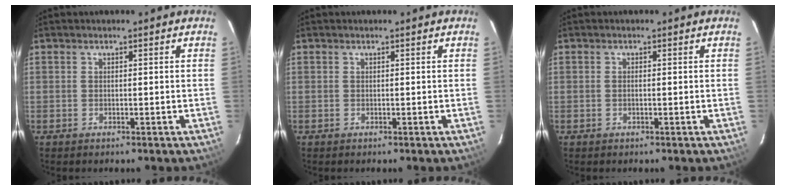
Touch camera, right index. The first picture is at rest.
{"total": 0.0}
{"total": 0.7, "force": [-0.2, 0.1, 0.7], "torque": [-0.015, 0.001, -0.004]}